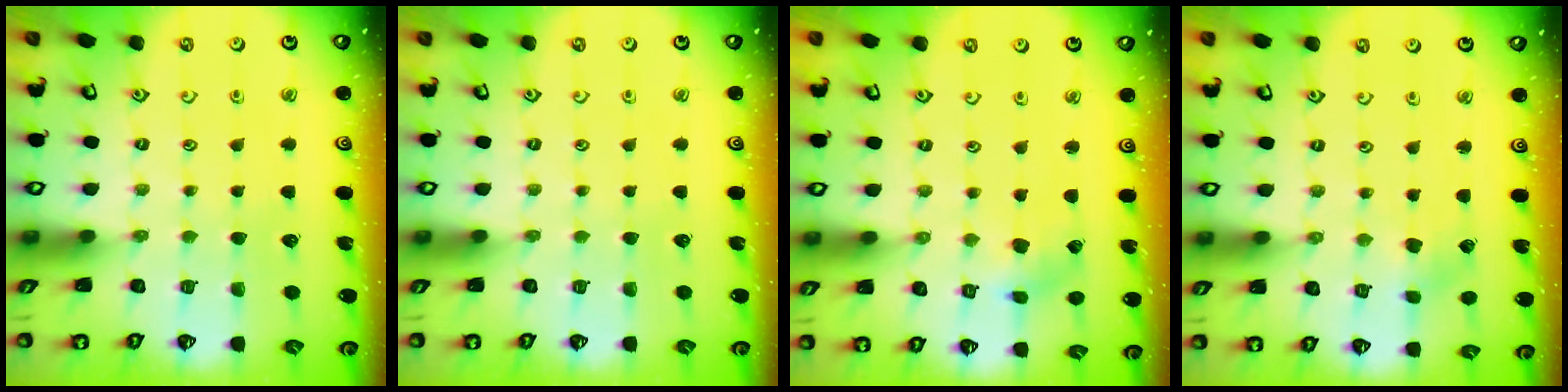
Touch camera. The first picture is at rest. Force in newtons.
{"total": 0.0}
{"total": 3.1, "press": 3.1, "slide": 0.4}
{"total": 2.3, "press": 2.3, "slide": 0.3}